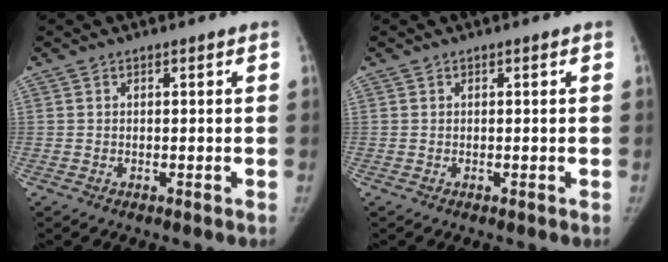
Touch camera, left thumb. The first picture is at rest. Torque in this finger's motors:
{"motor_torque": [0.01, 0.00, 0.20, -0.12, 0.00]}